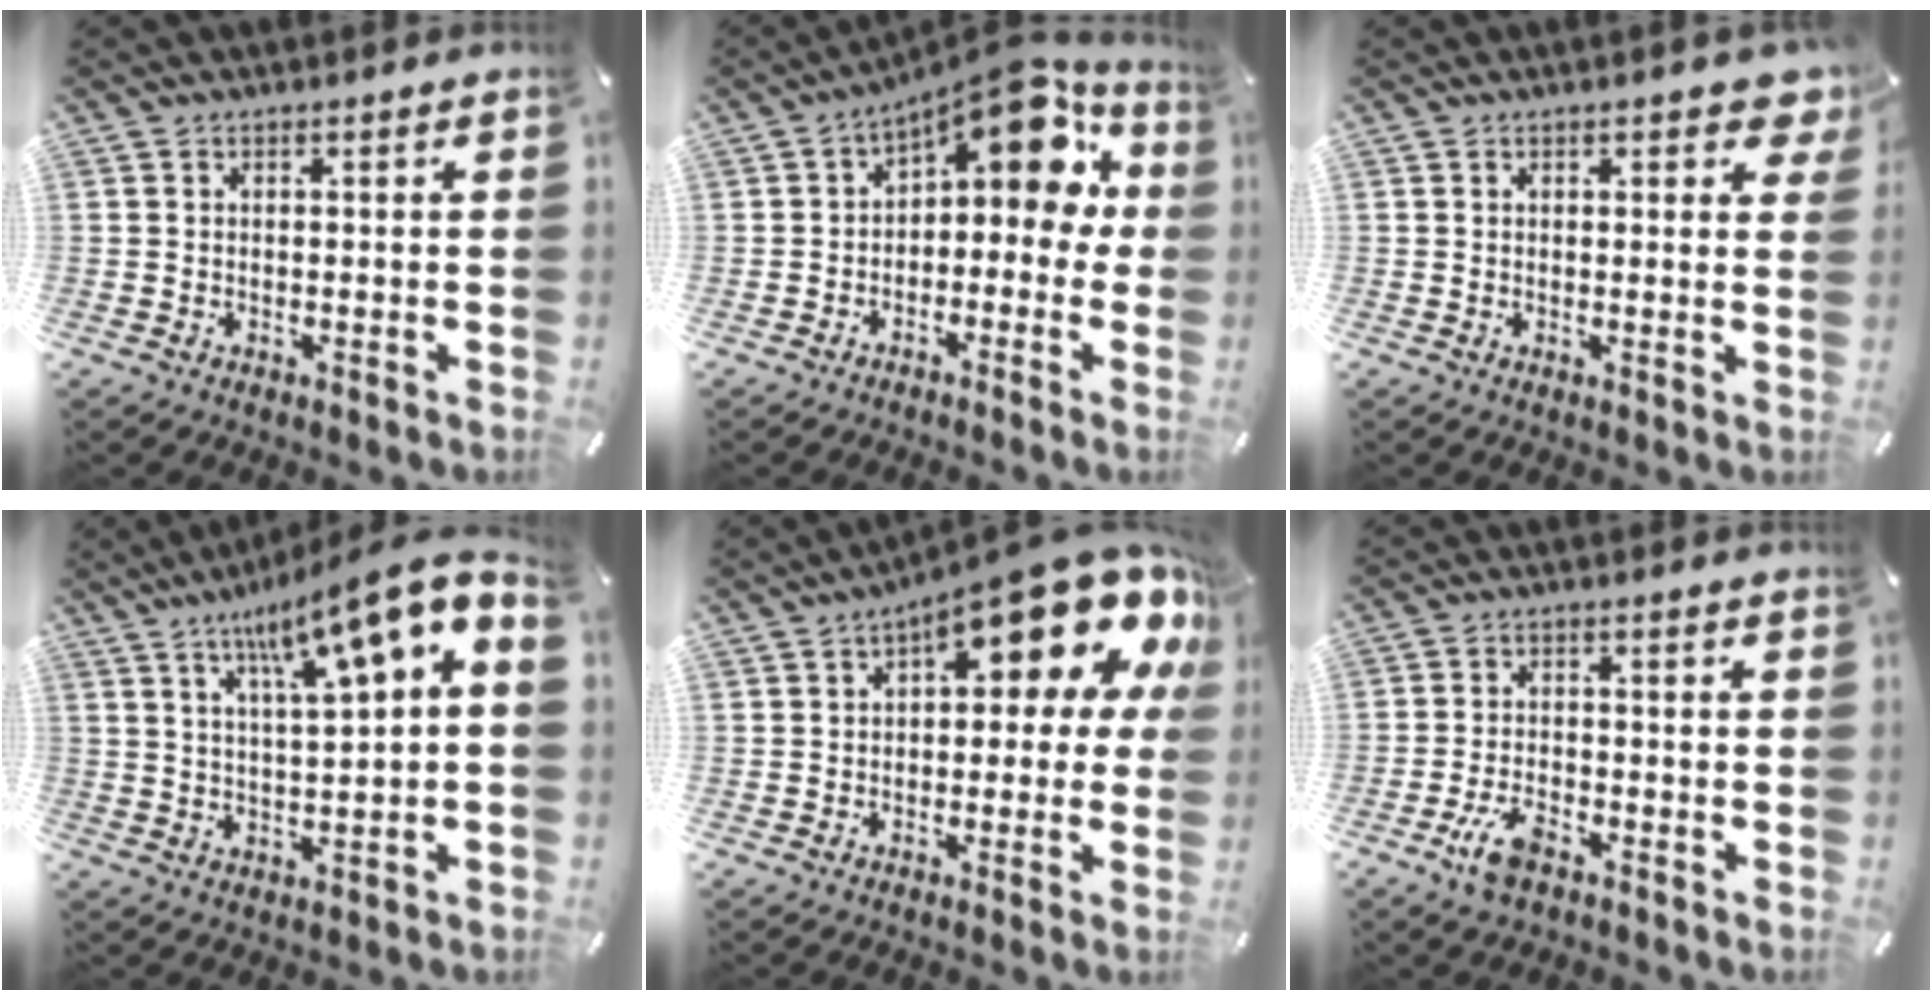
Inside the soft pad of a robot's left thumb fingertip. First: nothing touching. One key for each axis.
{"total": 11.9, "fx": 5.8, "fy": 5.7, "fz": 8.7, "tx": -0.121, "ty": -0.044, "tz": 0.099}
{"total": 4.0, "fx": 2.3, "fy": 1.8, "fz": 2.6, "tx": -0.028, "ty": -0.011, "tz": 0.035}
{"total": 11.9, "fx": 7.5, "fy": 1.6, "fz": 9.1, "tx": -0.156, "ty": -0.050, "tz": 0.124}
{"total": 17.9, "fx": 9.3, "fy": 6.9, "fz": 13.7, "tx": -0.181, "ty": -0.068, "tz": 0.152}
{"total": 6.1, "fx": -3.5, "fy": 2.8, "fz": 4.1, "tx": -0.103, "ty": 0.007, "tz": -0.071}